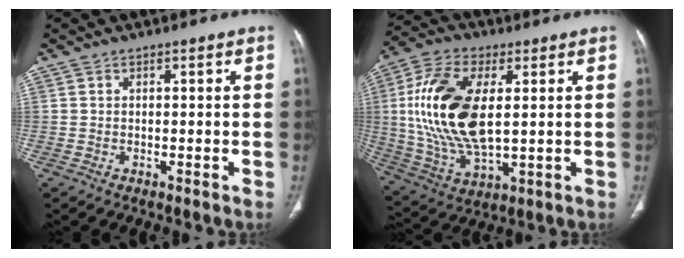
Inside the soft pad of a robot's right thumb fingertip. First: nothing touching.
{"total": 19.8, "force": [2.7, 10.0, 16.9], "torque": [-0.344, -0.007, 0.055]}